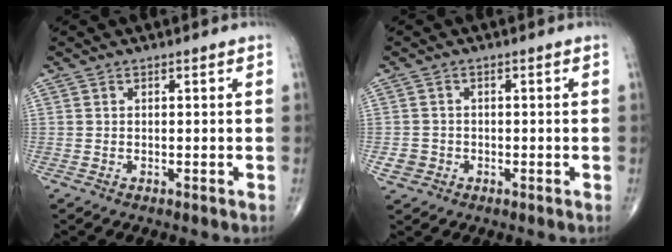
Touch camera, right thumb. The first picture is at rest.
{"total": 2.5, "force": [-0.8, 2.3, 0.6], "torque": [-0.001, 0.007, -0.014]}